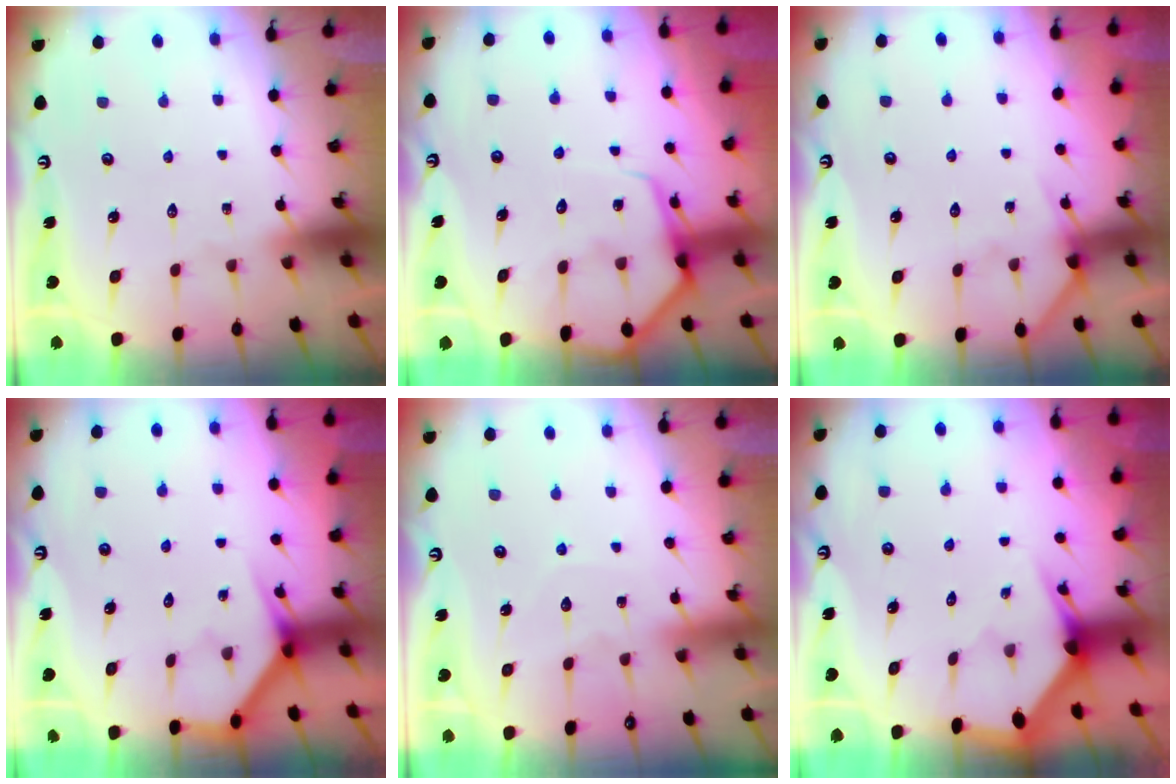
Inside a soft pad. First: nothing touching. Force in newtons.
{"total": 7.7, "press": 7.7, "slide": 0.8}
{"total": 5.4, "press": 5.4, "slide": 0.5}
{"total": 3.8, "press": 3.7, "slide": 0.3}
{"total": 4.9, "press": 4.9, "slide": 0.4}
{"total": 3.0, "press": 3.0, "slide": 0.1}